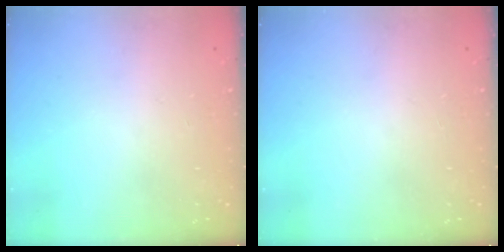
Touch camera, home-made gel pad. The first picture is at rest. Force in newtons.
{"total": 0.0}